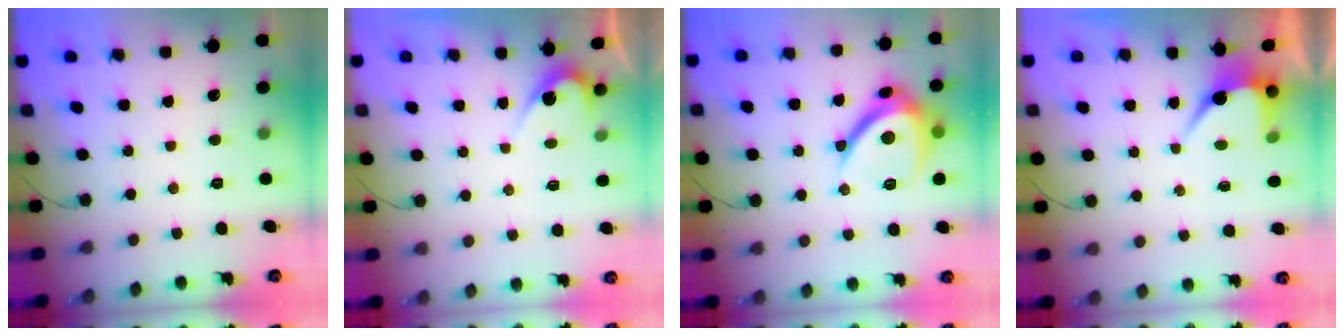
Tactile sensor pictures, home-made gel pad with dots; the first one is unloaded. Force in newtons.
{"total": 3.2, "press": 3.2, "slide": 0.3}
{"total": 11.8, "press": 11.8, "slide": 1.2}
{"total": 5.7, "press": 5.7, "slide": 0.1}